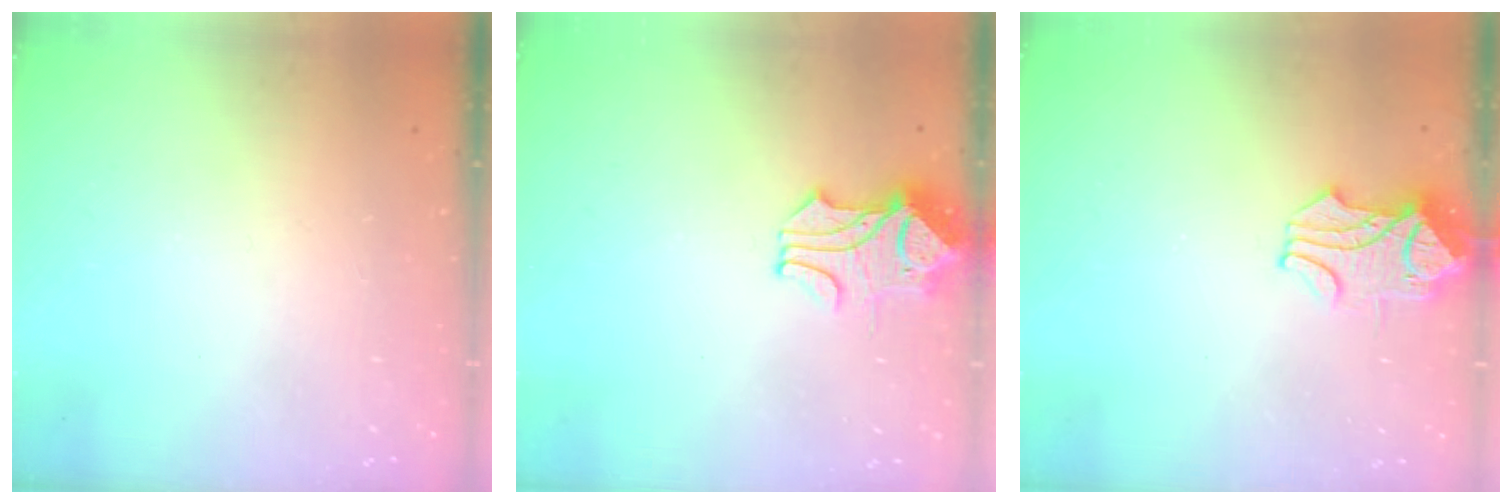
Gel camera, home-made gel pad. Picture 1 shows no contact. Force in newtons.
{"total": 1.8, "press": 1.4, "slide": 1.1}
{"total": 1.2, "press": 0.0, "slide": 1.2}